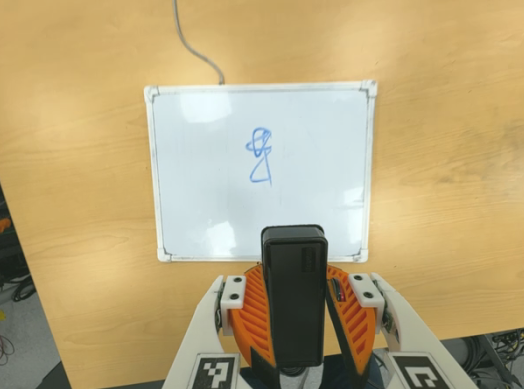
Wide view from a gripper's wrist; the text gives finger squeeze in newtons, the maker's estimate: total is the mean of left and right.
{"total": 8.6, "left": 8.9, "right": 8.4}